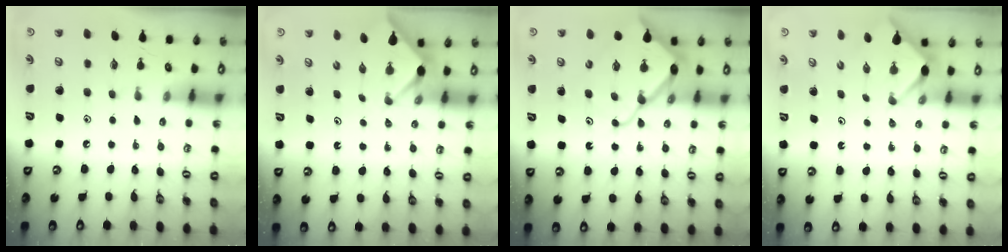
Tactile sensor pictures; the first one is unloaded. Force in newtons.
{"total": 2.8, "press": 2.8, "slide": 0.4}
{"total": 12.1, "press": 12.1, "slide": 1.1}
{"total": 2.8, "press": 2.8, "slide": 0.3}